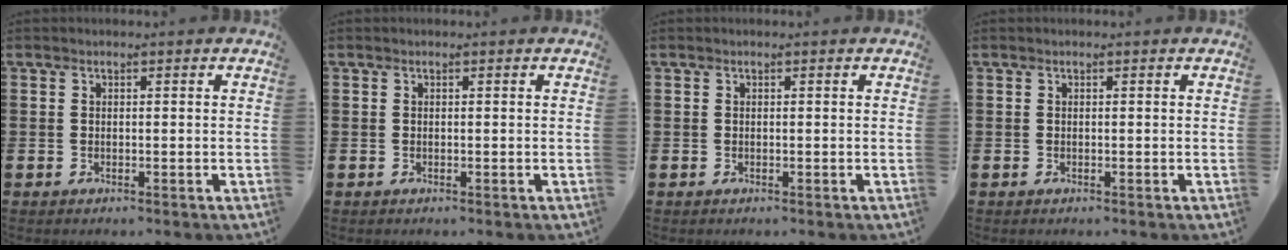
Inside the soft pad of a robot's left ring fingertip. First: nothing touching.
{"total": 0.0}
{"total": 0.0}
{"total": 0.0}